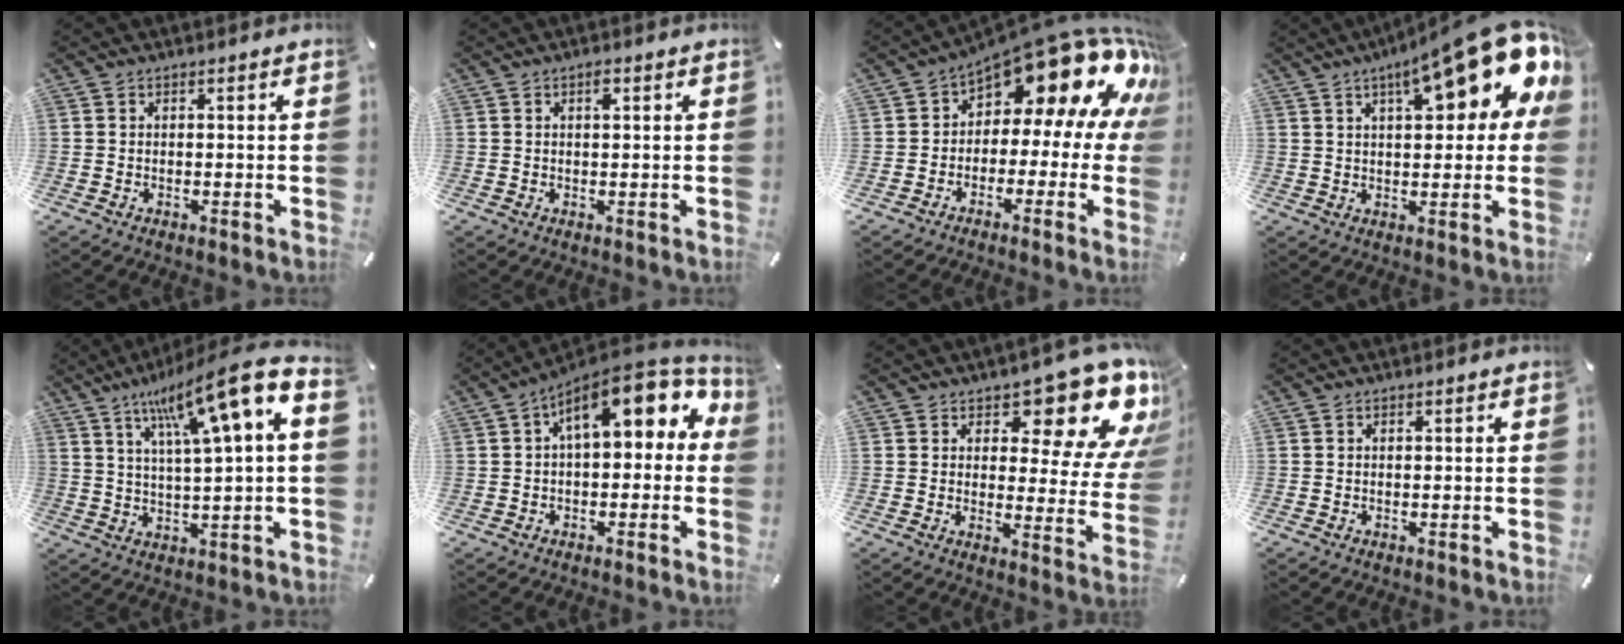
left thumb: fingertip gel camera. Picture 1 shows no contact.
{"total": 1.6, "force": [0.6, 0.7, 1.3], "torque": [-0.019, 0.002, 0.007]}
{"total": 19.4, "force": [10.2, 8.9, 13.9], "torque": [-0.196, -0.078, 0.170]}
{"total": 20.8, "force": [10.3, 6.6, 16.8], "torque": [-0.234, -0.054, 0.163]}
{"total": 14.8, "force": [7.7, 1.3, 12.5], "torque": [-0.224, -0.037, 0.119]}
{"total": 14.6, "force": [5.8, 7.0, 11.4], "torque": [-0.165, -0.036, 0.099]}
{"total": 16.1, "force": [10.4, 7.0, 10.1], "torque": [-0.117, -0.082, 0.169]}
{"total": 0.0}